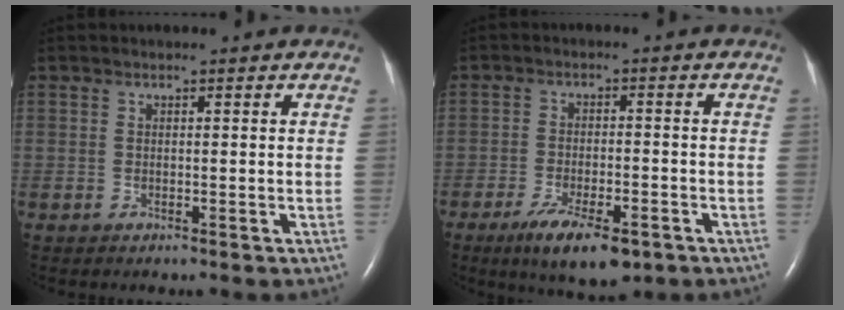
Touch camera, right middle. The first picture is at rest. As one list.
[{"total": 9.2, "force": [-5.8, 2.9, 6.5], "torque": [-0.111, -0.013, -0.089]}]